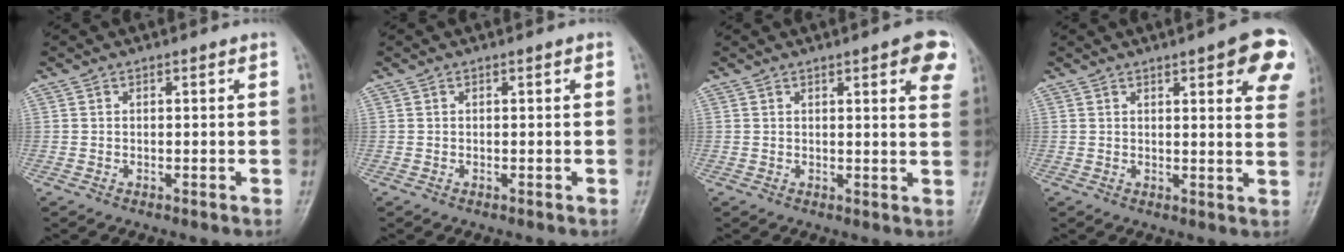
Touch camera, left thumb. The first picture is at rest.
{"total": 0.0}
{"total": 6.4, "force": [2.8, 1.4, 5.6], "torque": [-0.054, -0.004, 0.028]}
{"total": 11.0, "force": [5.5, 3.0, 9.1], "torque": [-0.076, -0.017, 0.059]}